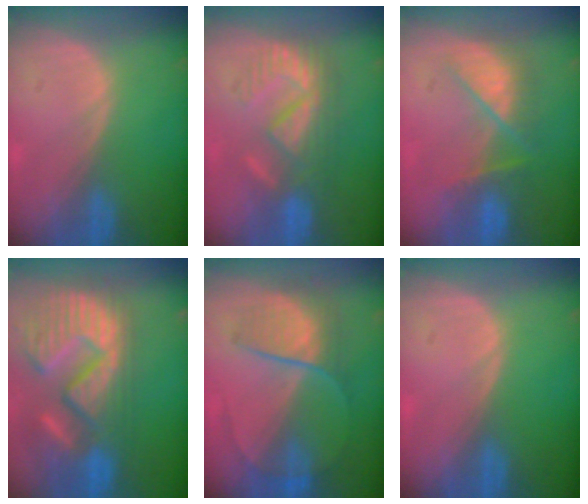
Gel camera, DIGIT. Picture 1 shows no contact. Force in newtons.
{"total": 8.3, "press": 7.8, "slide": 2.8}
{"total": 6.9, "press": 6.9, "slide": 1.1}
{"total": 15.4, "press": 12.8, "slide": 8.6}
{"total": 6.7, "press": 6.6, "slide": 1.5}
{"total": 0.0}